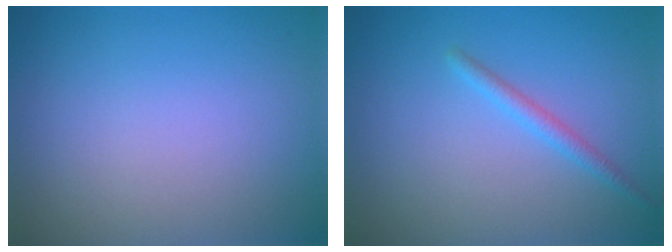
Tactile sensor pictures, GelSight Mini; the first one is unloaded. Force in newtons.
{"total": 1.5, "press": 1.5, "slide": 0.0}